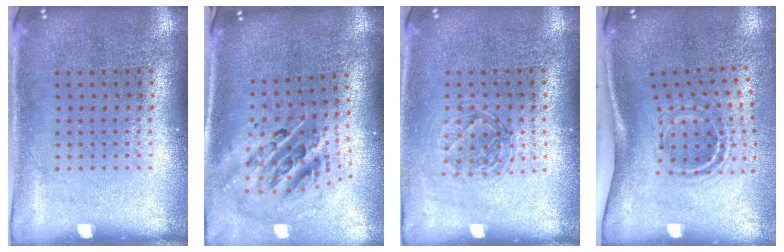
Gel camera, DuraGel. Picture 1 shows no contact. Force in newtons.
{"total": 2.7, "press": 1.9, "slide": 2.0}
{"total": 1.2, "press": 1.1, "slide": 0.6}
{"total": 2.0, "press": 1.2, "slide": 1.7}